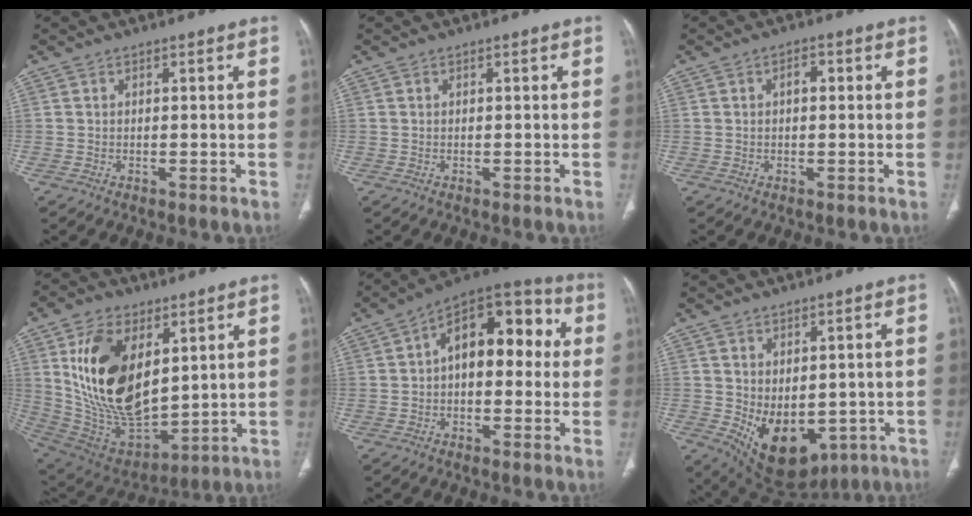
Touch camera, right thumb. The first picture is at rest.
{"total": 0.0}
{"total": 2.2, "force": [0.3, 1.2, 1.7], "torque": [-0.023, 0.010, 0.001]}
{"total": 22.2, "force": [6.4, 12.6, 17.1], "torque": [-0.294, -0.036, 0.137]}
{"total": 15.4, "force": [1.8, 9.1, 12.3], "torque": [-0.134, 0.048, 0.014]}
{"total": 13.0, "force": [-2.7, 8.5, 9.6], "torque": [-0.127, -0.008, -0.007]}